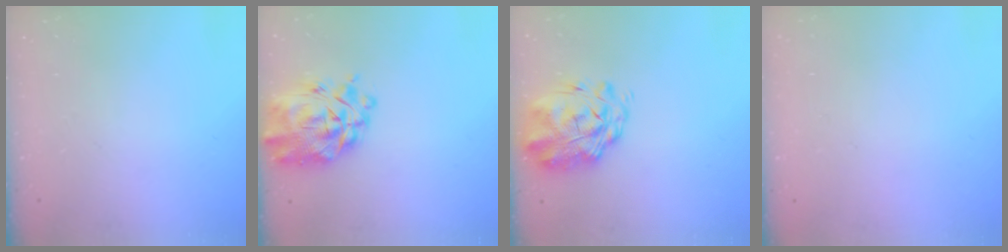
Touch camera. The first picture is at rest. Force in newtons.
{"total": 8.6, "press": 8.0, "slide": 3.2}
{"total": 3.2, "press": 2.7, "slide": 1.7}
{"total": 1.7, "press": 1.7, "slide": 0.2}